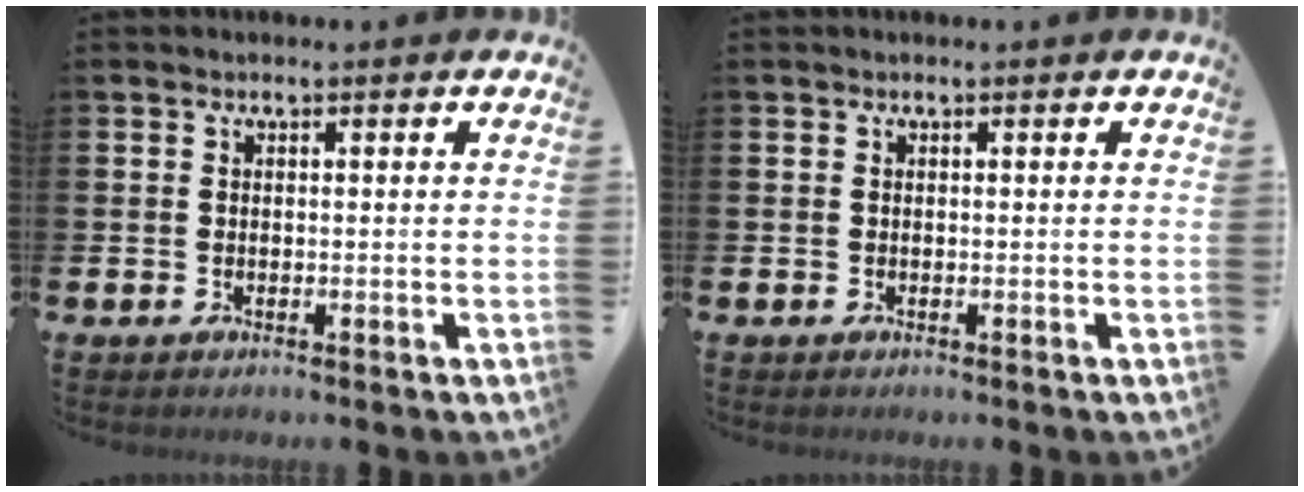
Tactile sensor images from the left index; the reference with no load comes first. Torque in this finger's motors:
{"motor_torque": [0.00, 0.00, 0.00, 0.00]}